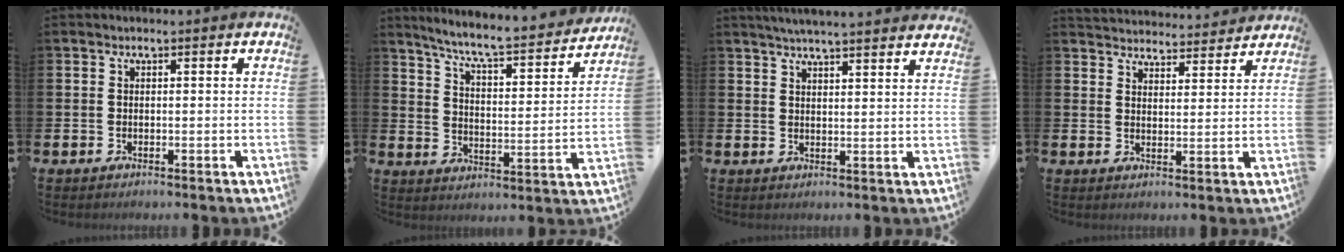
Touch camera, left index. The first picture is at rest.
{"total": 7.3, "force": [6.7, 0.5, 2.8], "torque": [-0.078, -0.052, 0.110]}
{"total": 4.3, "force": [4.2, -0.6, 0.7], "torque": [-0.029, -0.018, 0.078]}
{"total": 4.3, "force": [4.2, 0.7, -0.1], "torque": [-0.006, -0.031, 0.075]}